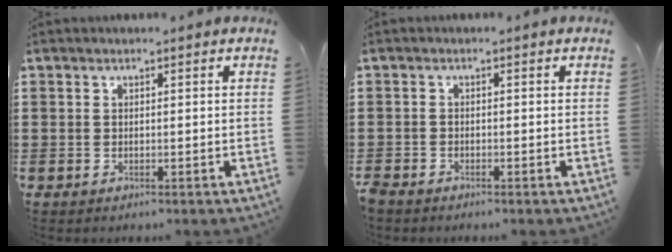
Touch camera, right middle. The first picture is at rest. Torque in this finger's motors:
{"motor_torque": [0.01, 0.08, 1.05, 0.21]}